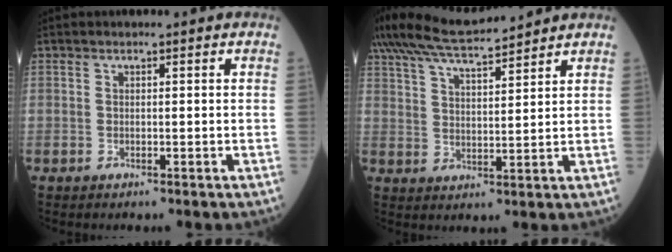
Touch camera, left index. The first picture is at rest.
{"total": 11.8, "force": [10.9, 0.8, 4.4], "torque": [-0.100, 0.025, 0.195]}